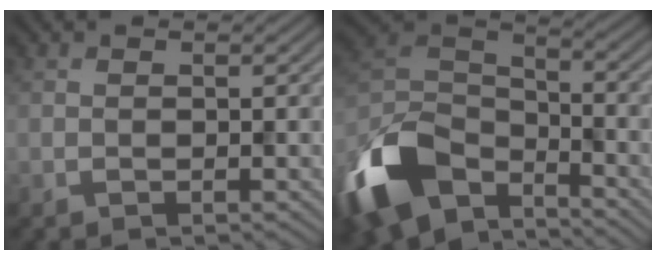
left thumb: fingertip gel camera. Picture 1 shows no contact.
{"total": 15.0, "force": [-9.3, 8.2, 8.5], "torque": [-0.224, -0.025, -0.188]}